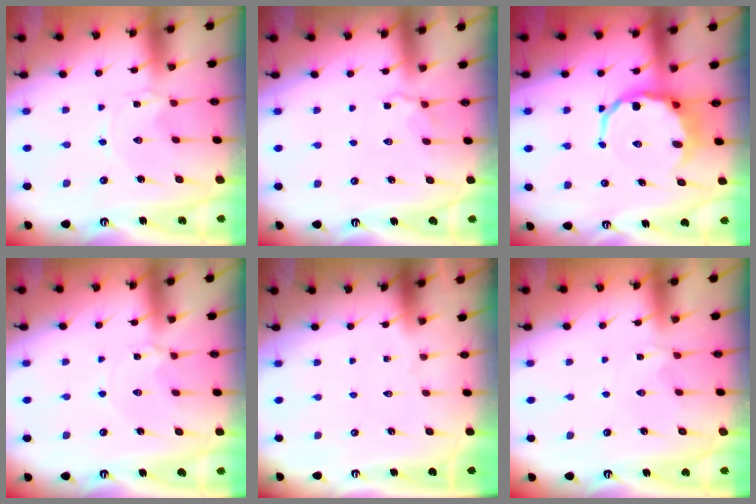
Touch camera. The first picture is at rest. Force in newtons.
{"total": 3.7, "press": 3.4, "slide": 1.5}
{"total": 9.0, "press": 8.7, "slide": 2.4}
{"total": 1.7, "press": 1.7, "slide": 0.2}
{"total": 0.0}
{"total": 0.0}